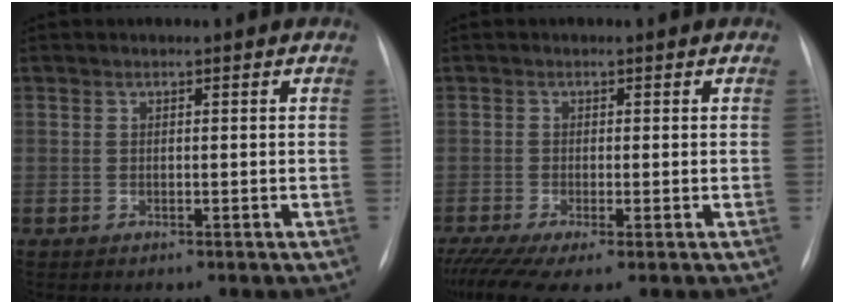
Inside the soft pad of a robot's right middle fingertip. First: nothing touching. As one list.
[{"total": 6.0, "force": [-3.9, 1.1, 4.5], "torque": [-0.077, -0.015, -0.068]}]